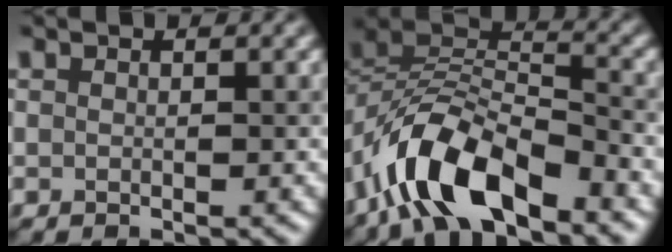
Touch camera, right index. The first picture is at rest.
{"total": 9.5, "force": [-5.8, 4.0, 6.4], "torque": [-0.112, 0.012, -0.111]}